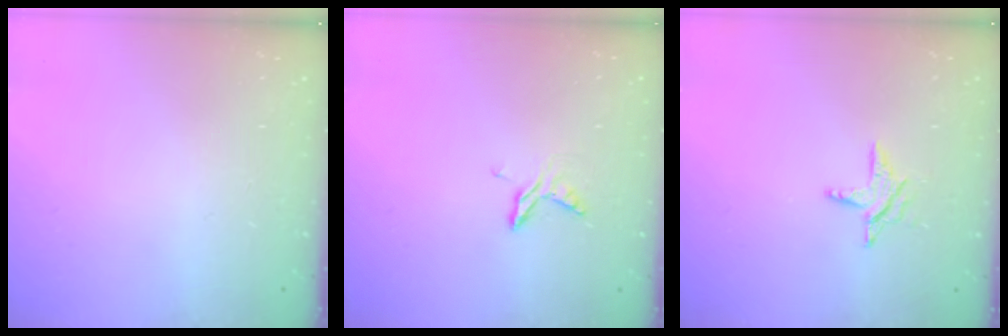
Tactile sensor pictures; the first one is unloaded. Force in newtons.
{"total": 4.6, "press": 4.5, "slide": 0.4}
{"total": 6.2, "press": 6.2, "slide": 0.3}